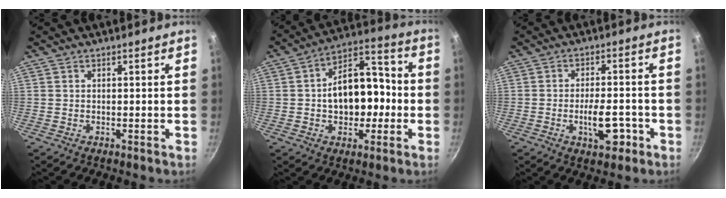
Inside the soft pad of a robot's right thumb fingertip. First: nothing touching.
{"total": 14.8, "force": [-1.0, 9.3, 11.4], "torque": [-0.135, 0.039, -0.022]}
{"total": 7.1, "force": [-2.6, 3.3, 5.8], "torque": [-0.081, 0.016, -0.038]}